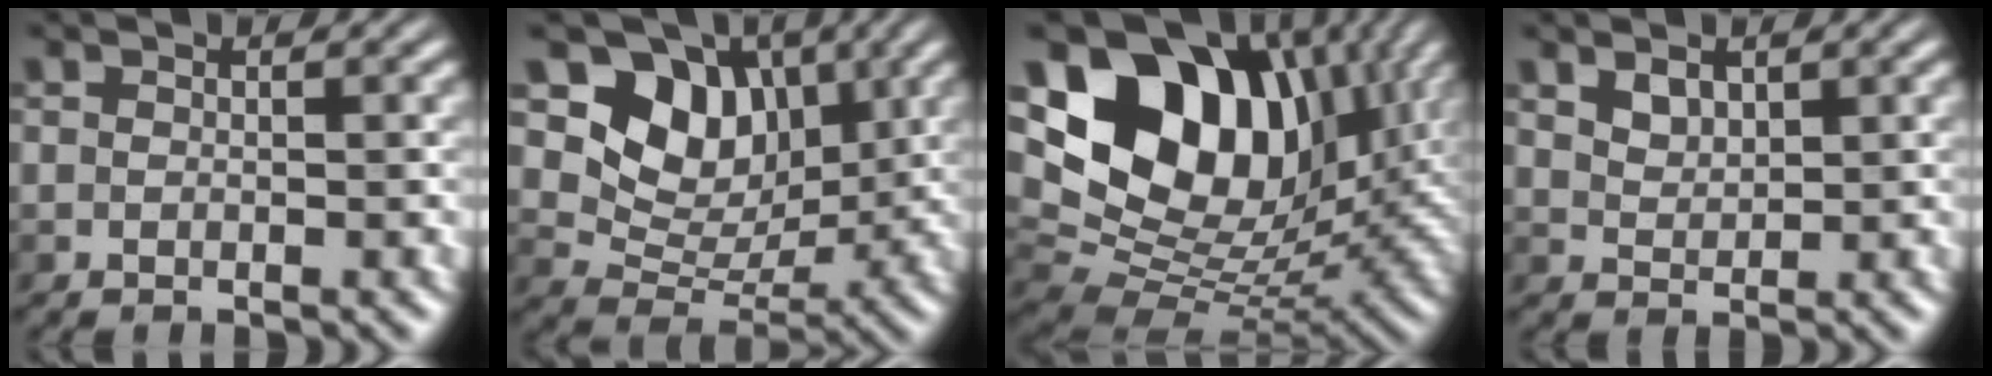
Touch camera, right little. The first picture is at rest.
{"total": 8.2, "force": [3.0, 6.1, 4.4], "torque": [-0.078, -0.010, 0.053]}
{"total": 15.8, "force": [6.0, 10.5, 10.1], "torque": [-0.191, 0.039, 0.108]}
{"total": 0.9, "force": [0.6, 0.6, 0.4], "torque": [-0.020, -0.003, 0.013]}